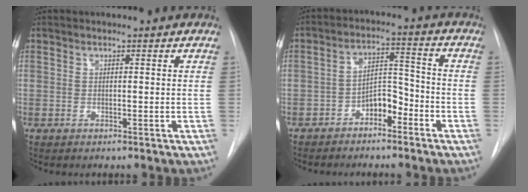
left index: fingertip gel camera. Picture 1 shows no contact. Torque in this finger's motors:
{"motor_torque": [0.07, 0.03, 0.08, 0.04]}